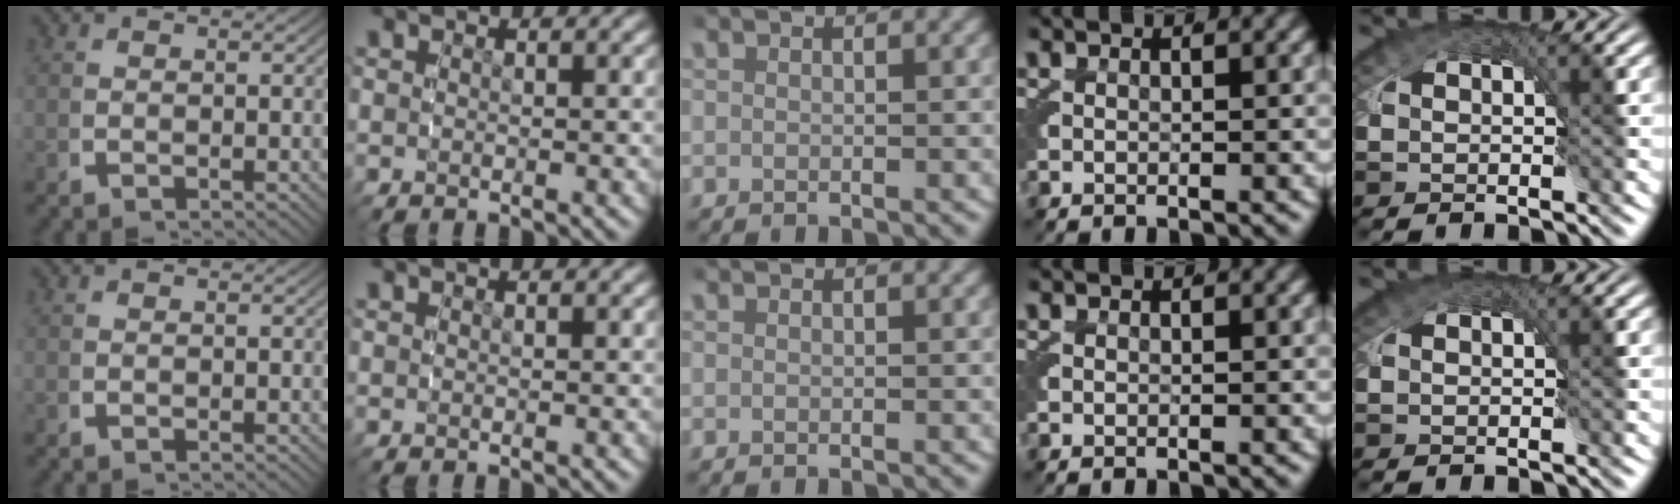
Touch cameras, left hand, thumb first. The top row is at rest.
{"little": {"total": 1.0, "force": [0.2, 0.8, 0.6], "torque": [-0.014, -0.004, 0.001]}}